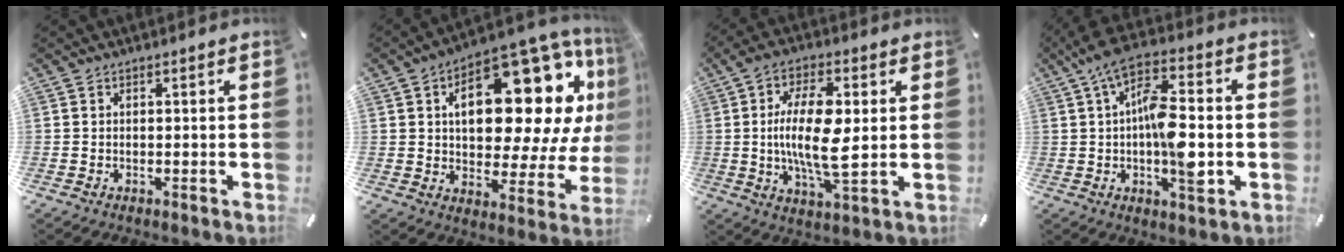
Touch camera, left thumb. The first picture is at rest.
{"total": 24.4, "force": [8.7, 12.6, 18.9], "torque": [-0.255, -0.064, 0.145]}
{"total": 14.5, "force": [1.1, 5.4, 13.4], "torque": [-0.262, -0.004, 0.017]}
{"total": 14.7, "force": [-0.4, 6.0, 13.4], "torque": [-0.235, -0.008, -0.011]}